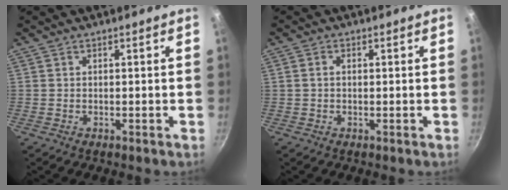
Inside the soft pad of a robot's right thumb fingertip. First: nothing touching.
{"total": 1.4, "force": [0.1, 1.0, 0.9], "torque": [-0.017, 0.005, 0.000]}